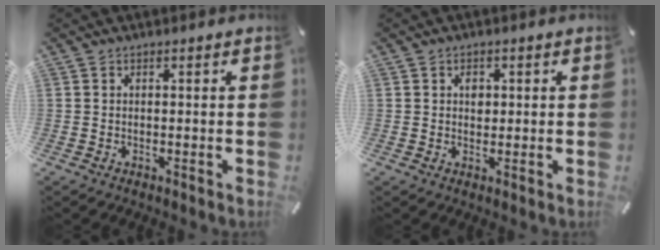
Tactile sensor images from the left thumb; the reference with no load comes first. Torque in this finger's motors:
{"motor_torque": [0.12, 0.38, 0.17, -0.24, 0.06]}